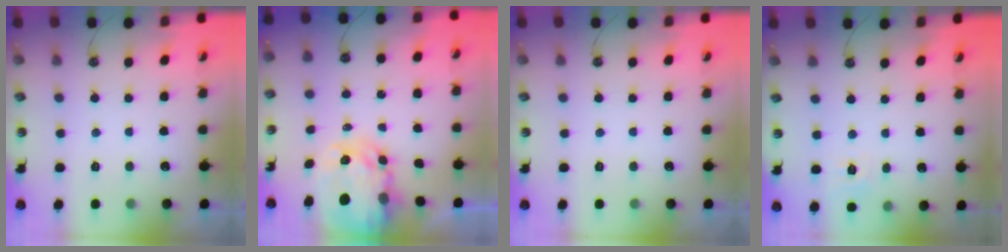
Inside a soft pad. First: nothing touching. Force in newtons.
{"total": 8.7, "press": 8.7, "slide": 0.8}
{"total": 0.0}
{"total": 6.2, "press": 6.1, "slide": 0.6}